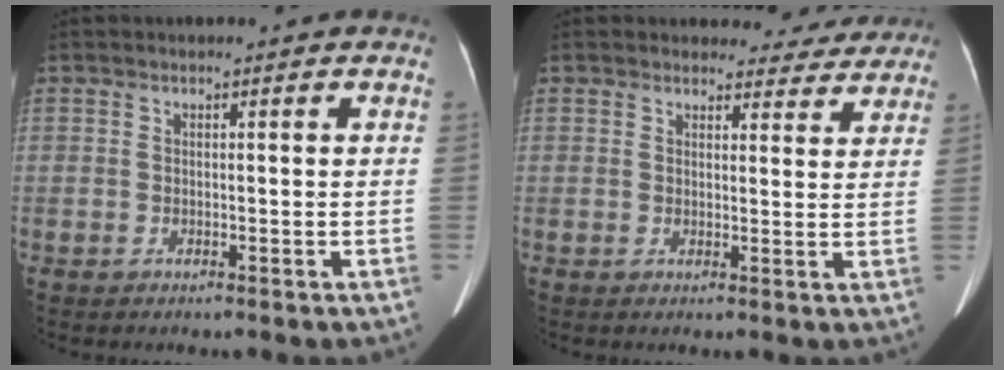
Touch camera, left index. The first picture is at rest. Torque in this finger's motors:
{"motor_torque": [1.04, -1.10, 0.33, 0.03]}